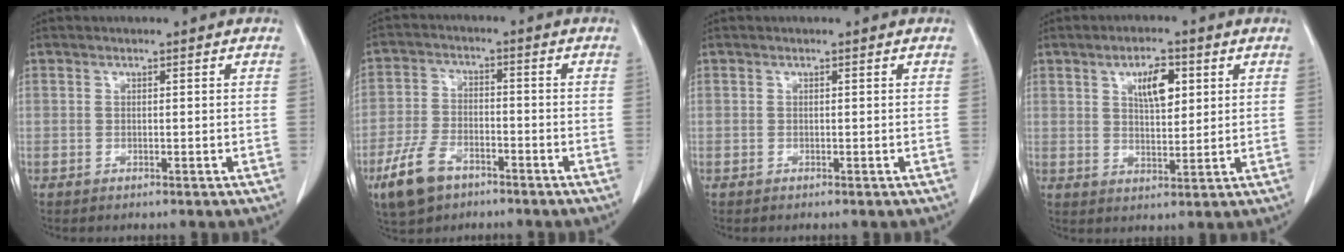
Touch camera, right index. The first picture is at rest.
{"total": 8.3, "force": [-5.1, 4.5, 4.7], "torque": [-0.113, -0.002, -0.092]}
{"total": 0.0}
{"total": 6.1, "force": [2.4, 2.3, 5.1], "torque": [-0.086, 0.002, 0.043]}